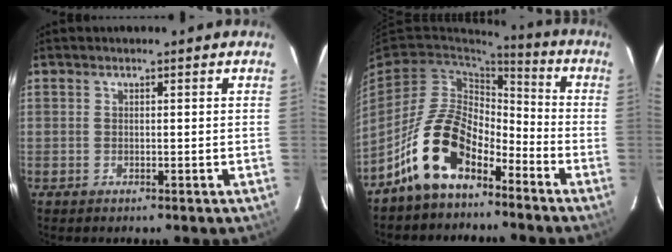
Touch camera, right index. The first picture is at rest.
{"total": 14.0, "force": [-8.6, 7.2, 8.4], "torque": [-0.165, 0.021, -0.158]}